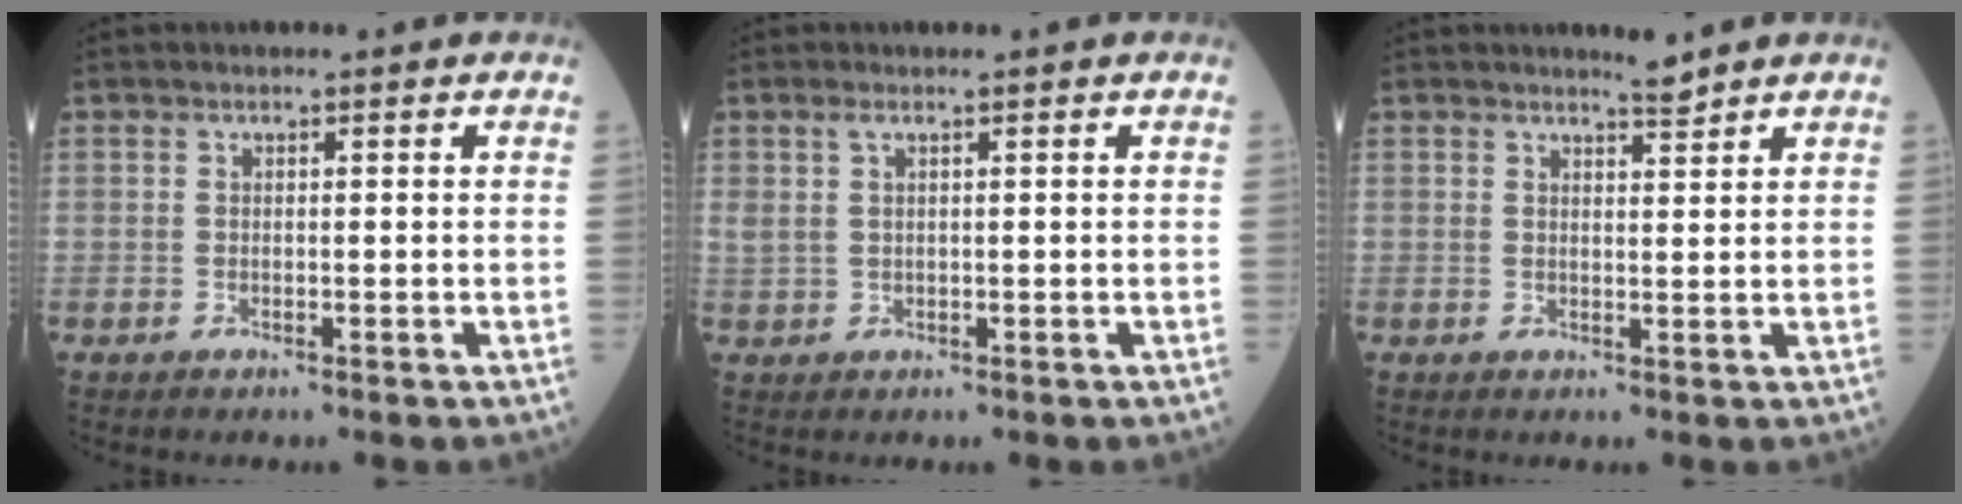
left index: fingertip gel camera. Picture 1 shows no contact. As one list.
[{"total": 1.9, "force": [1.3, 0.5, 1.3], "torque": [-0.037, 0.014, 0.034]}, {"total": 1.9, "force": [1.9, -0.2, 0.3], "torque": [-0.008, -0.004, 0.034]}]